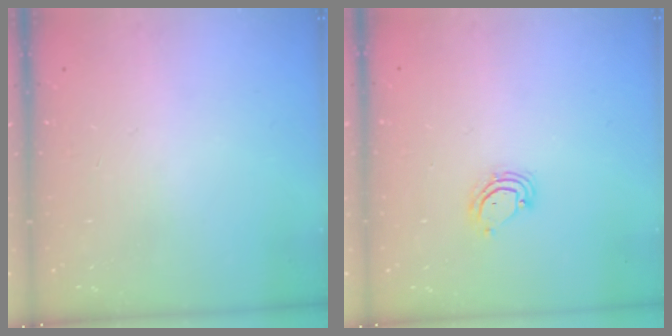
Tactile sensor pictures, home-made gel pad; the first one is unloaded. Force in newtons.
{"total": 5.5, "press": 5.5, "slide": 0.3}